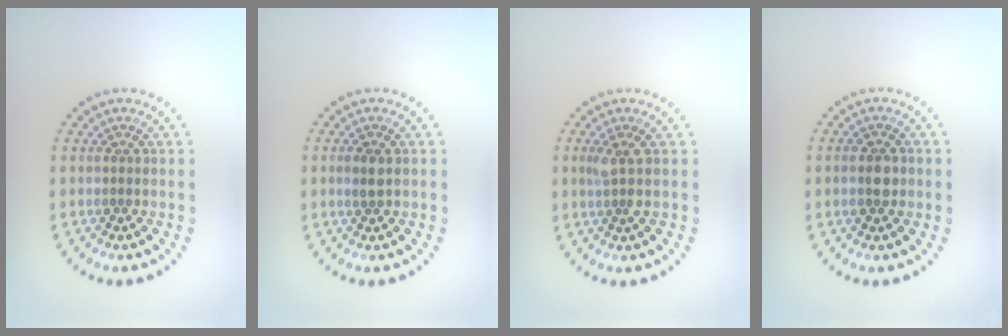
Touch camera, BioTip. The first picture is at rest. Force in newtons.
{"total": 1.3, "press": 1.2, "slide": 0.4}
{"total": 1.6, "press": 1.3, "slide": 1.0}
{"total": 1.9, "press": 1.9, "slide": 0.3}